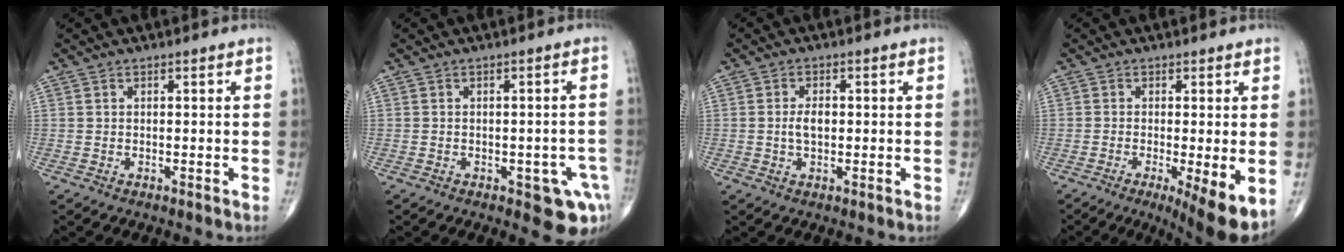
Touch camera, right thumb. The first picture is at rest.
{"total": 7.2, "force": [-3.2, 3.1, 5.7], "torque": [-0.046, 0.011, -0.033]}
{"total": 3.2, "force": [-0.1, 1.8, 2.6], "torque": [-0.050, 0.004, -0.003]}
{"total": 8.9, "force": [-2.9, 1.9, 8.2], "torque": [-0.123, -0.022, -0.043]}